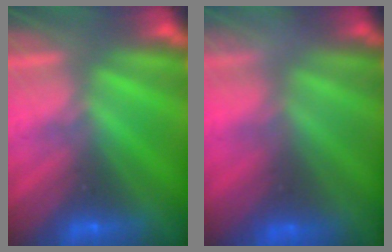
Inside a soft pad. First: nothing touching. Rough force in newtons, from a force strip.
{"total": 9.4}